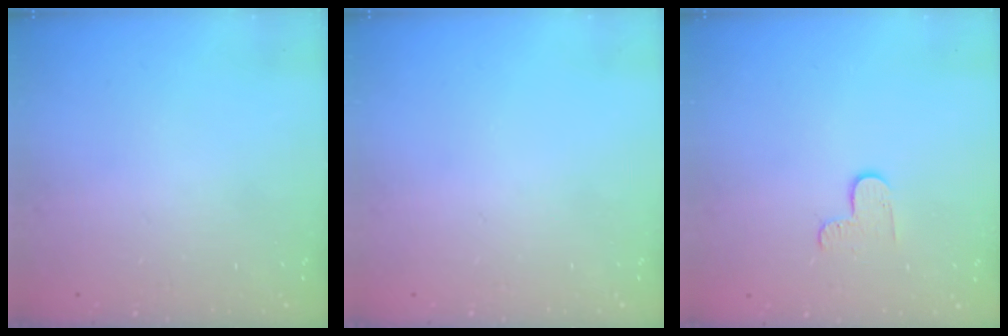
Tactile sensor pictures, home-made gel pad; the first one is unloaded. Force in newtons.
{"total": 0.0}
{"total": 4.7, "press": 4.7, "slide": 0.4}